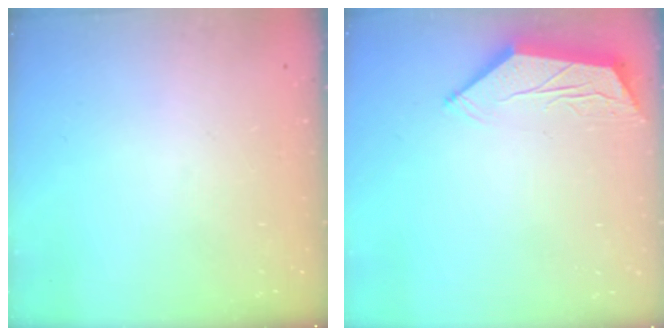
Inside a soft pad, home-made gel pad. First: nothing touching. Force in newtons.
{"total": 4.2, "press": 4.1, "slide": 0.3}